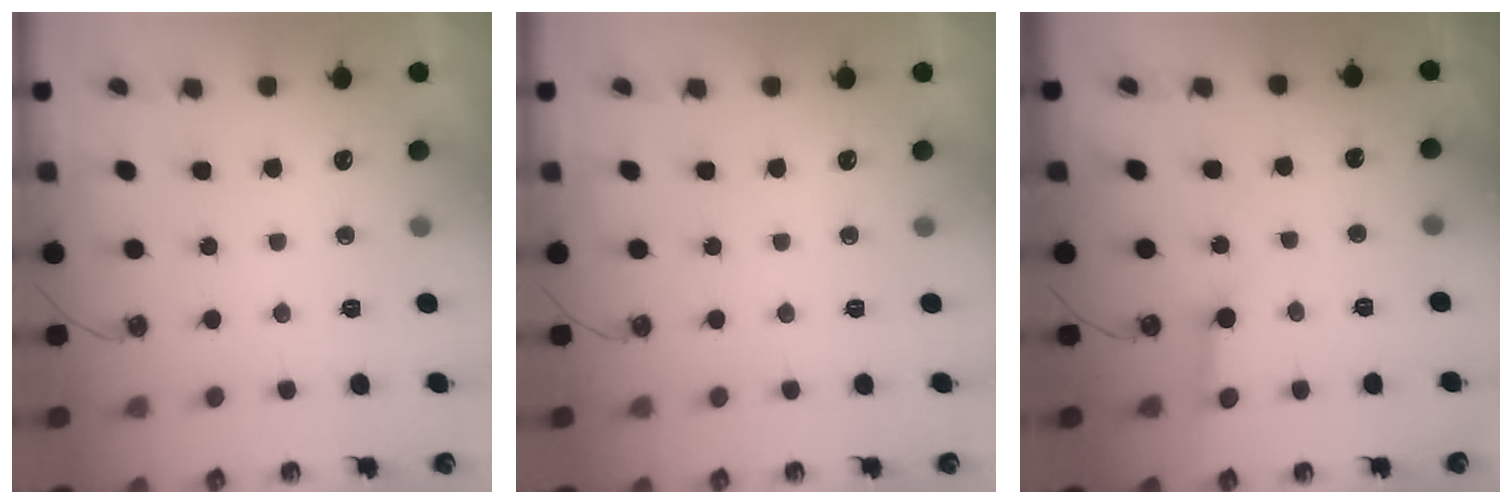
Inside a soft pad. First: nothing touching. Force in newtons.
{"total": 0.0}
{"total": 2.7, "press": 2.7, "slide": 0.1}